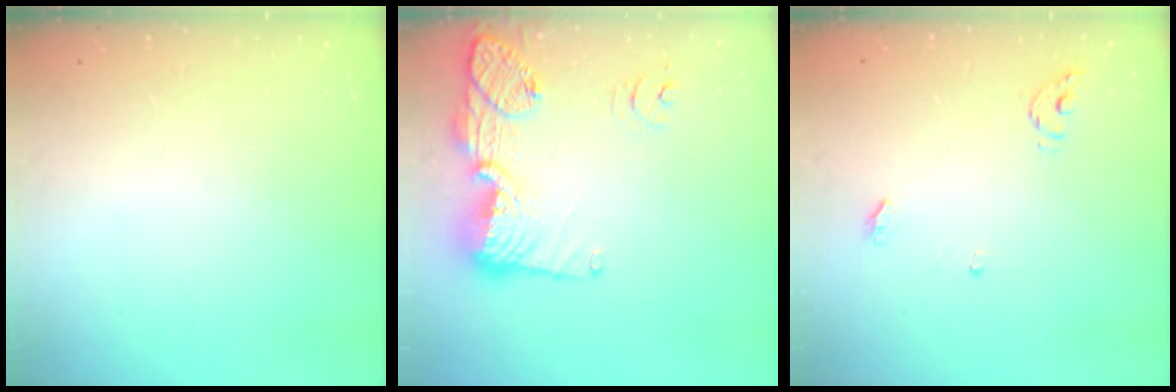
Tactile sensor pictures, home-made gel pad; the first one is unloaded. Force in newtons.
{"total": 17.6, "press": 17.3, "slide": 3.3}
{"total": 4.3, "press": 4.3, "slide": 0.4}